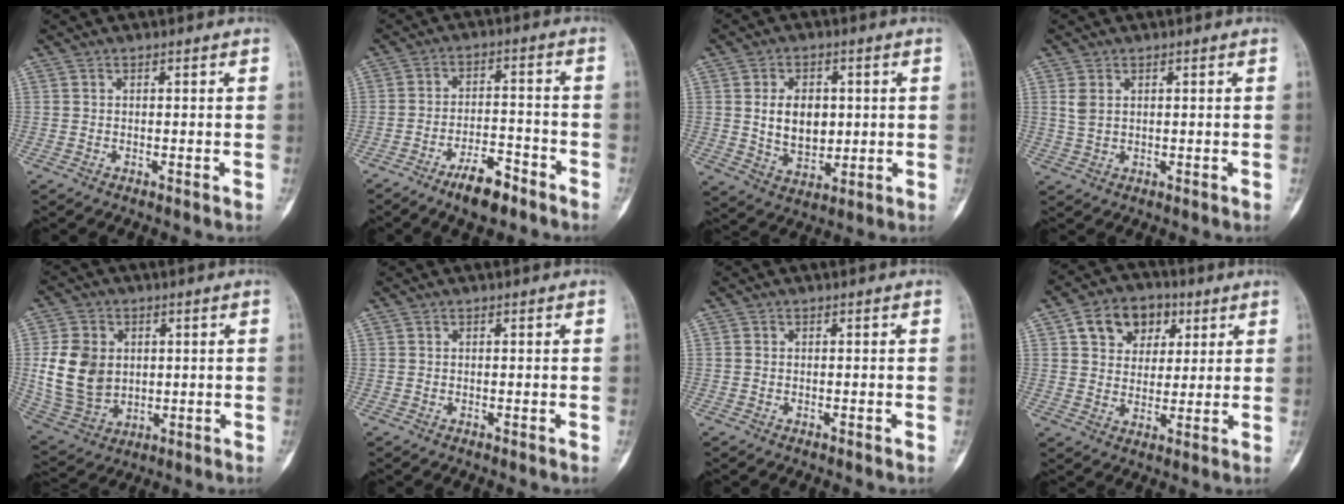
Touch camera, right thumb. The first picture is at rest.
{"total": 8.0, "force": [-5.6, 2.6, 5.0], "torque": [-0.079, 0.037, -0.094]}
{"total": 9.6, "force": [1.2, 6.7, 6.8], "torque": [-0.080, -0.013, 0.029]}
{"total": 2.7, "force": [0.9, 1.8, 1.7], "torque": [-0.031, 0.001, 0.025]}
{"total": 12.8, "force": [1.5, 10.1, 7.8], "torque": [-0.126, -0.007, 0.043]}
{"total": 0.0}
{"total": 0.0}
{"total": 10.6, "force": [4.4, 8.1, 5.3], "torque": [-0.046, -0.006, 0.070]}